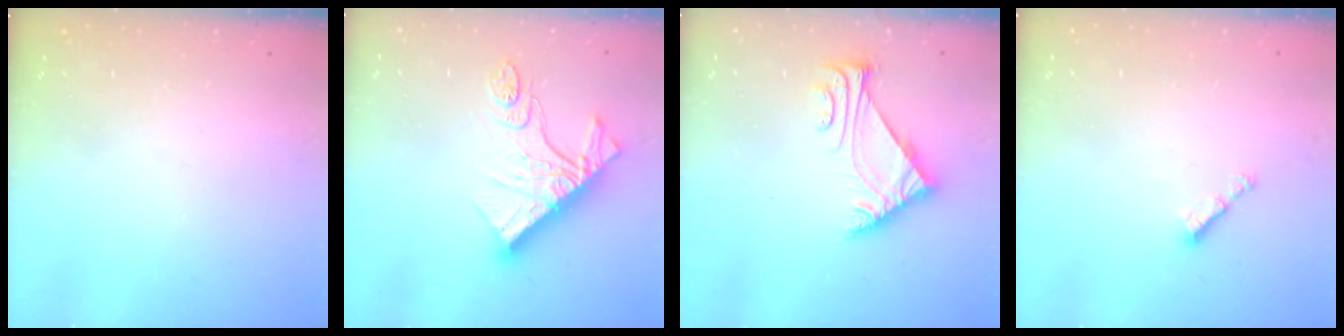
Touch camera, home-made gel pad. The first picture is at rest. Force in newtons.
{"total": 15.3, "press": 15.3, "slide": 1.3}
{"total": 5.7, "press": 5.7, "slide": 1.0}
{"total": 2.9, "press": 2.9, "slide": 0.3}